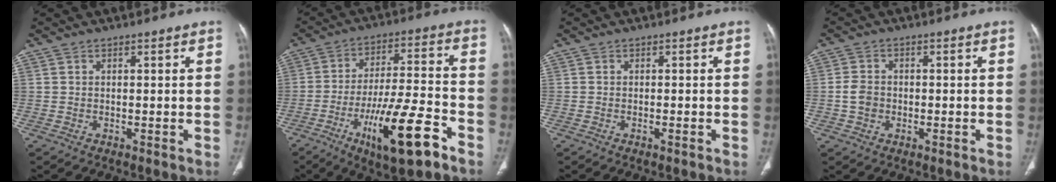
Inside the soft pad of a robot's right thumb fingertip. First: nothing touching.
{"total": 17.8, "force": [-9.0, 4.3, 14.7], "torque": [-0.254, 0.043, -0.141]}
{"total": 0.7, "force": [-0.4, 0.0, 0.6], "torque": [-0.013, 0.000, -0.006]}
{"total": 3.6, "force": [-0.7, 2.9, 2.0], "torque": [-0.034, 0.011, -0.015]}